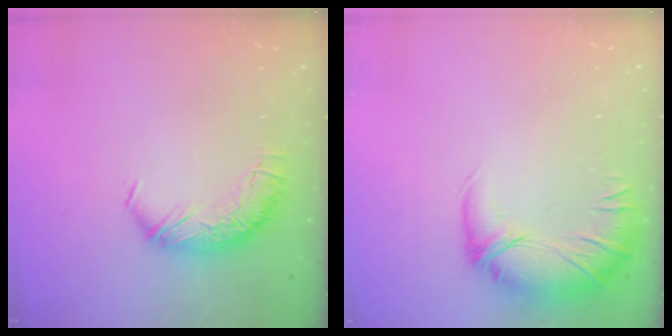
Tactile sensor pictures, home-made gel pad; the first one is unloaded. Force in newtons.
{"total": 2.8, "press": 1.3, "slide": 2.5}